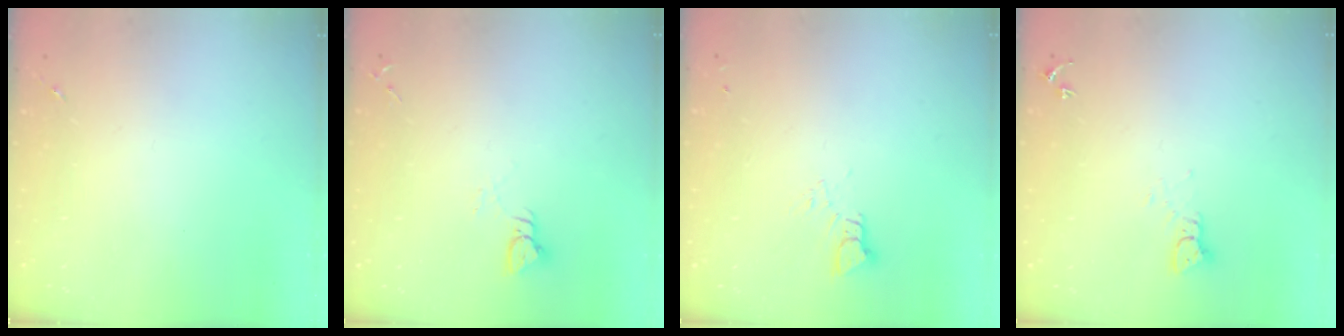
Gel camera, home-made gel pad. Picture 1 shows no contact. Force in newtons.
{"total": 3.8, "press": 3.8, "slide": 0.5}
{"total": 3.4, "press": 3.4, "slide": 0.2}
{"total": 3.7, "press": 3.7, "slide": 0.3}